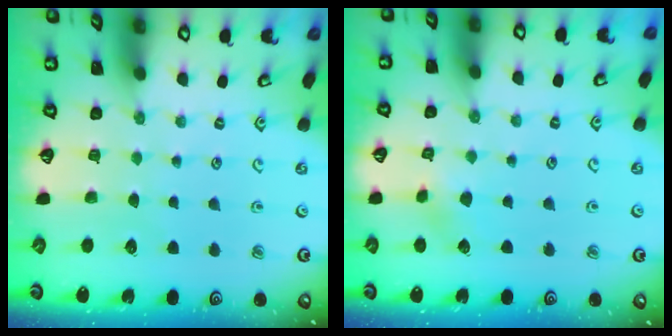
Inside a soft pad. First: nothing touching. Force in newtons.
{"total": 3.1, "press": 3.1, "slide": 0.4}